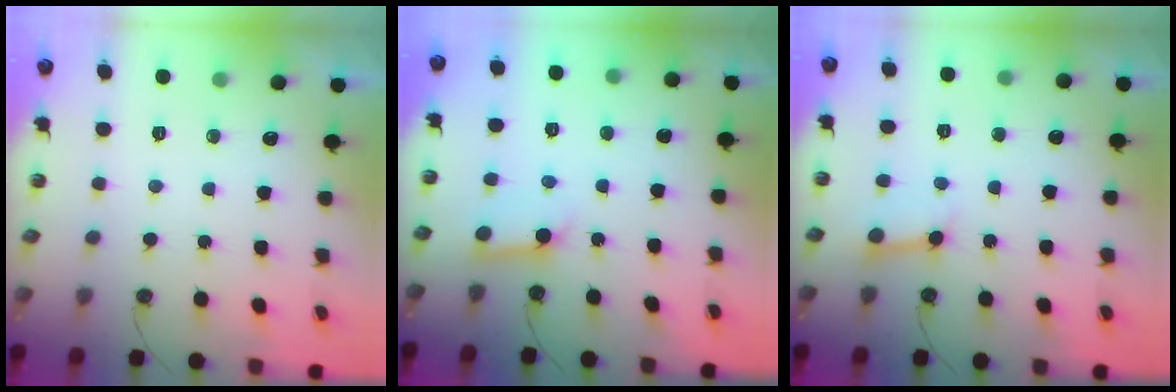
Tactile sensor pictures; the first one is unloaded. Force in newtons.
{"total": 7.4, "press": 7.3, "slide": 0.9}
{"total": 3.6, "press": 3.6, "slide": 0.6}